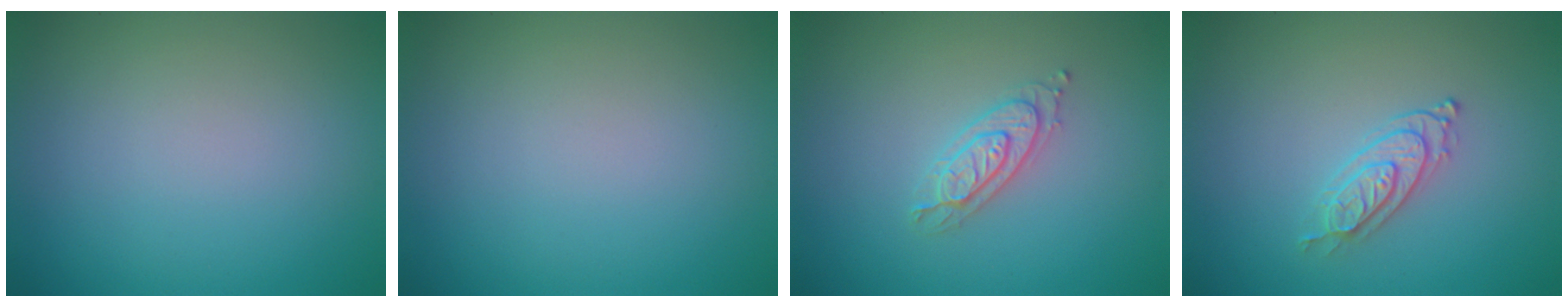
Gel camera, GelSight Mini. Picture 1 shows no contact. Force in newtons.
{"total": 0.0}
{"total": 2.2, "press": 2.1, "slide": 0.5}
{"total": 2.3, "press": 2.1, "slide": 0.9}